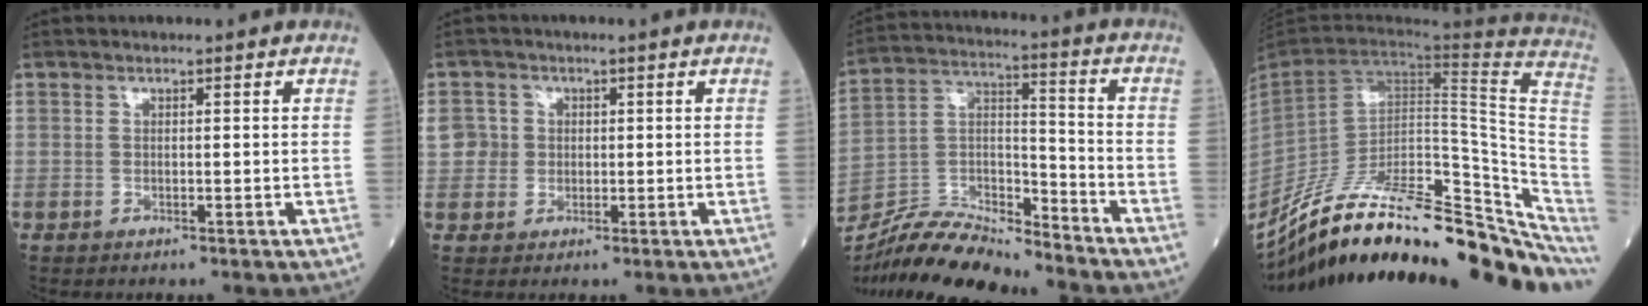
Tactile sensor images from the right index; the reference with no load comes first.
{"total": 3.5, "force": [0.3, 3.4, 0.4], "torque": [0.002, 0.012, 0.006]}
{"total": 14.3, "force": [-13.5, 1.7, 4.3], "torque": [-0.073, 0.020, -0.253]}
{"total": 31.8, "force": [-24.9, 7.7, 18.1], "torque": [-0.216, -0.014, -0.363]}